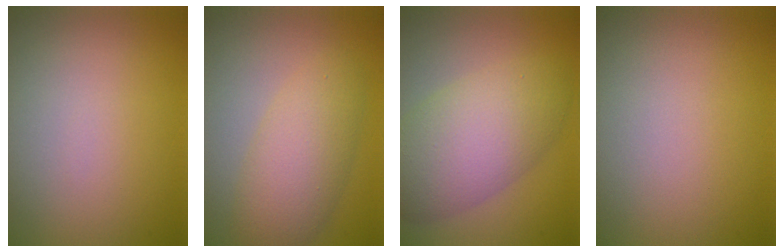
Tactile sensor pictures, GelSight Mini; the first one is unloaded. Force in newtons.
{"total": 4.9, "press": 4.9, "slide": 0.1}
{"total": 7.4, "press": 7.4, "slide": 0.3}
{"total": 0.0}